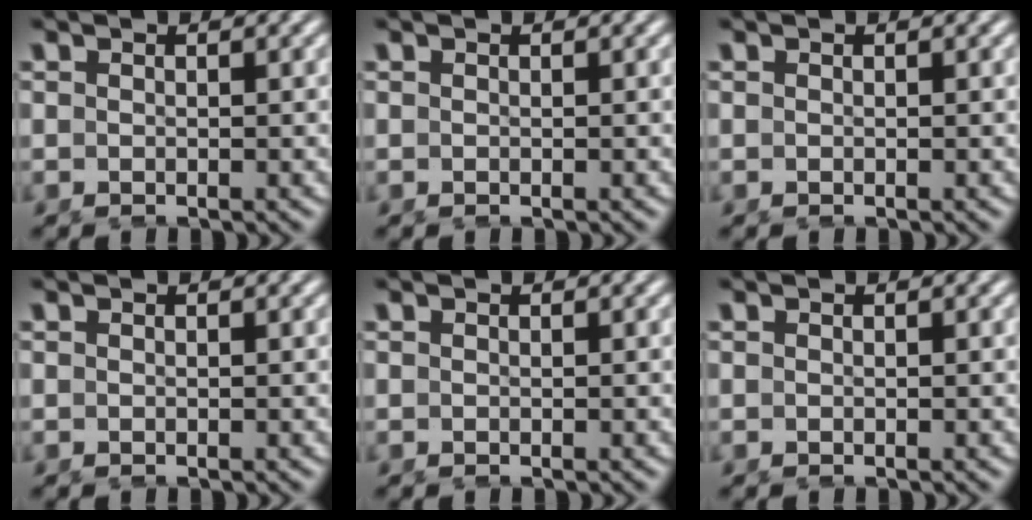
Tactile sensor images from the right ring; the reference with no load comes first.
{"total": 0.0}
{"total": 0.0}
{"total": 0.0}
{"total": 0.0}
{"total": 0.0}